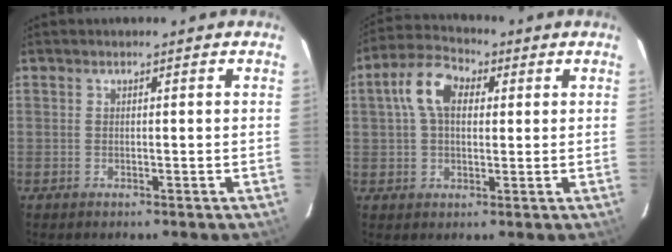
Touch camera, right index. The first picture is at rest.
{"total": 8.9, "force": [2.1, 5.5, 6.6], "torque": [-0.131, 0.031, 0.034]}